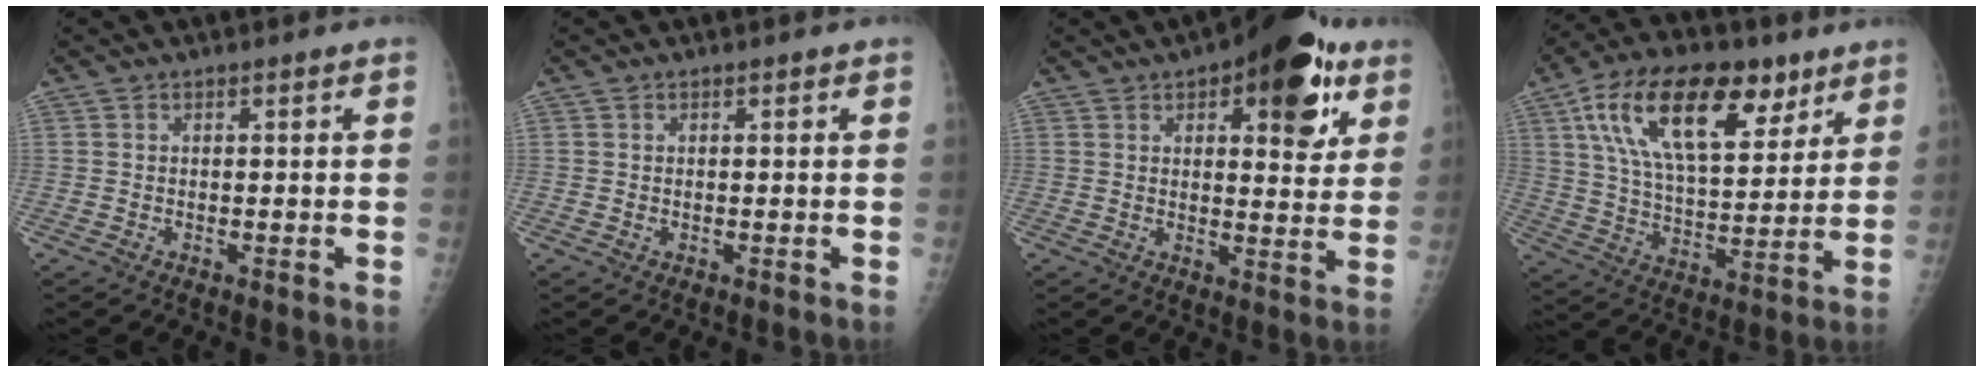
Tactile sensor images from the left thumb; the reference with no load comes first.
{"total": 0.0}
{"total": 15.3, "force": [7.5, 6.6, 11.5], "torque": [-0.100, -0.020, 0.093]}
{"total": 22.3, "force": [10.9, 11.2, 16.0], "torque": [-0.248, -0.021, 0.188]}